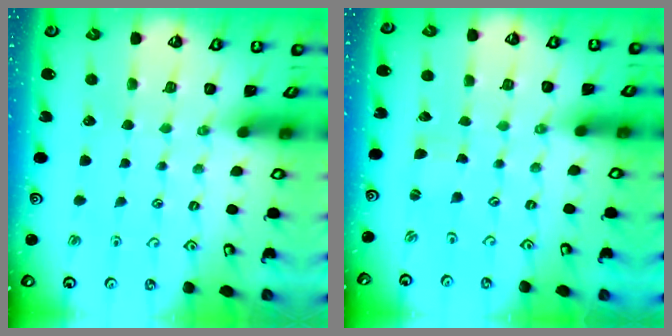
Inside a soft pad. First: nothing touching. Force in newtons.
{"total": 1.2, "press": 1.2, "slide": 0.2}